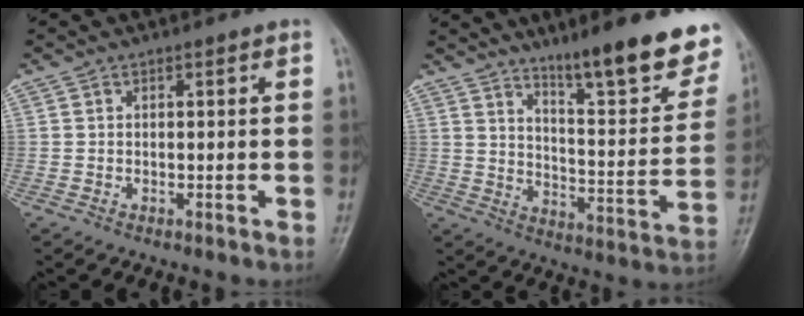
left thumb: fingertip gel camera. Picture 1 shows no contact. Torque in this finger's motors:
{"motor_torque": [0.78, 0.34, 1.44, -1.33, 0.06]}